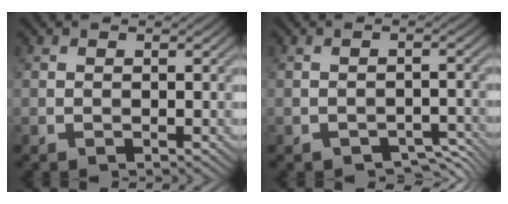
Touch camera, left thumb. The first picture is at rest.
{"total": 2.4, "force": [-2.1, 0.9, 0.7], "torque": [-0.018, -0.003, -0.027]}